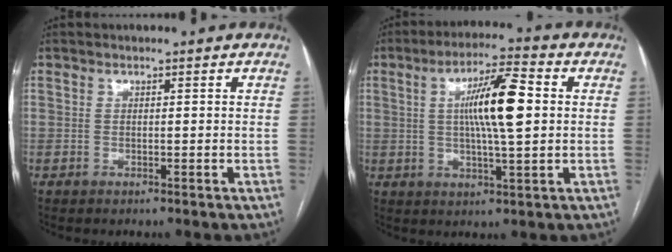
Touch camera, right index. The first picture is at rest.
{"total": 10.8, "force": [1.4, 1.1, 10.7], "torque": [-0.188, 0.010, 0.022]}